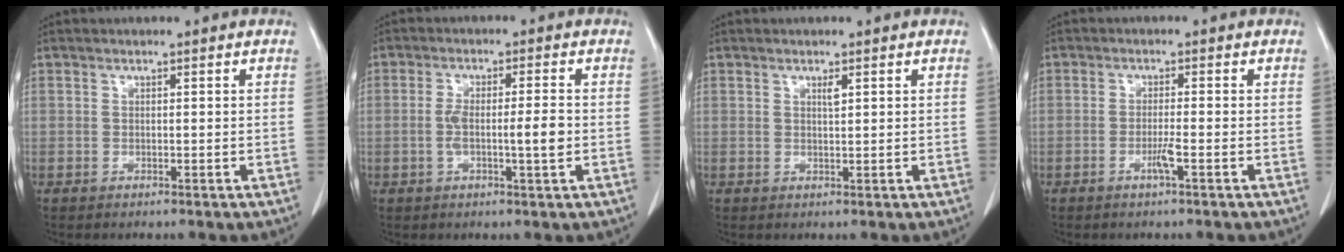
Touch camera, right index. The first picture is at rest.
{"total": 5.5, "force": [-0.7, 0.5, 5.4], "torque": [-0.102, 0.004, -0.009]}
{"total": 1.0, "force": [0.5, 0.1, 0.8], "torque": [-0.020, -0.004, 0.009]}
{"total": 2.1, "force": [-0.9, -0.2, 1.9], "torque": [-0.036, -0.001, -0.018]}